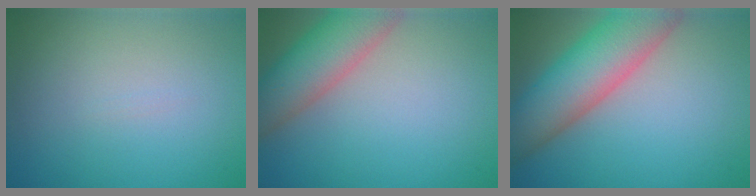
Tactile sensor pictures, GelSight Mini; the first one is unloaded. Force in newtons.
{"total": 6.9, "press": 6.9, "slide": 0.3}
{"total": 9.3, "press": 9.3, "slide": 0.7}